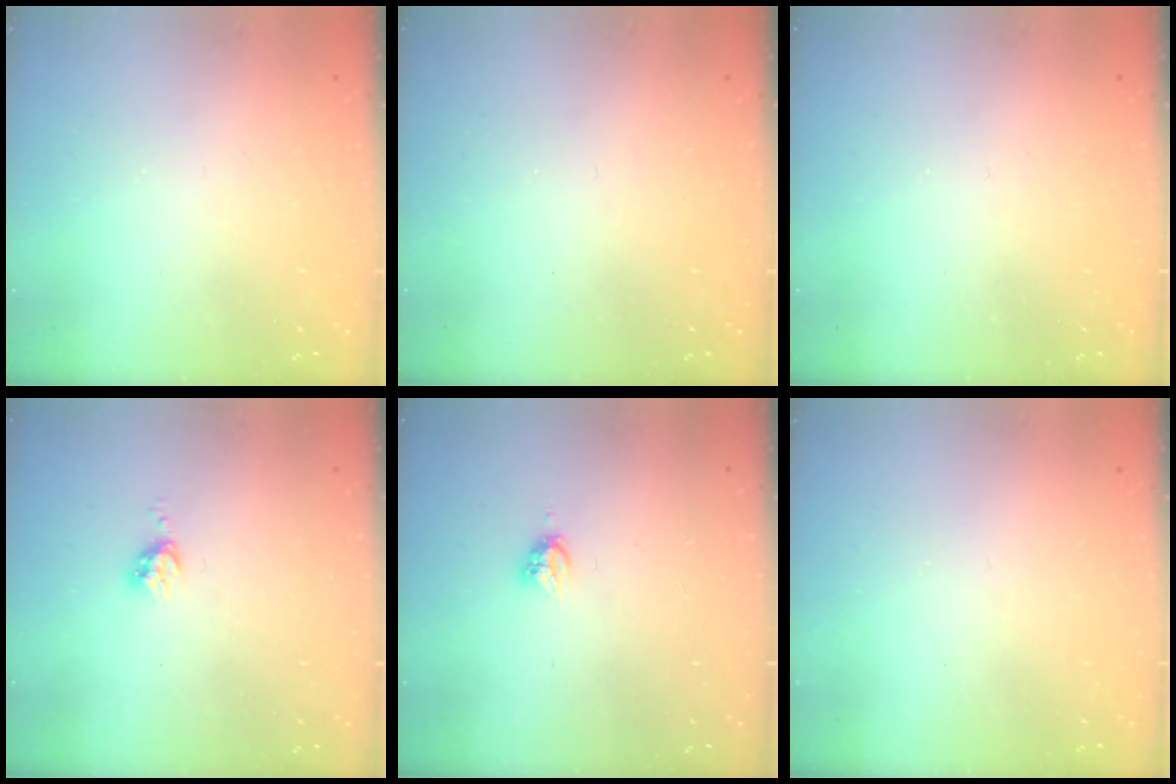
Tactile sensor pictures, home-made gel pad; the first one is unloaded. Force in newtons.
{"total": 0.0}
{"total": 0.0}
{"total": 3.7, "press": 3.7, "slide": 0.5}
{"total": 3.9, "press": 3.9, "slide": 0.4}
{"total": 0.0}